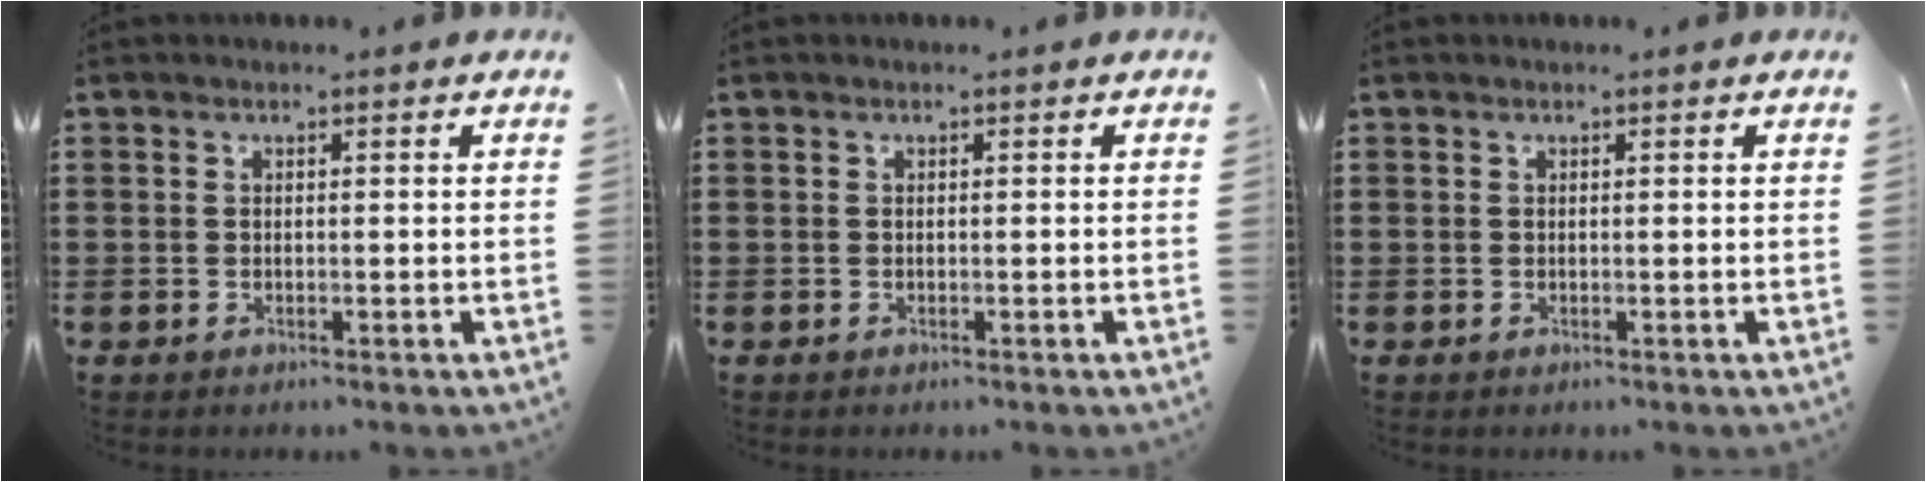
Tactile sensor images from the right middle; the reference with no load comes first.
{"total": 0.0}
{"total": 0.0}